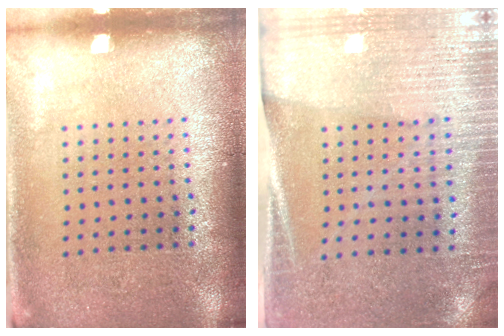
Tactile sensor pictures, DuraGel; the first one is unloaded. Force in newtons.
{"total": 3.1, "press": 2.8, "slide": 1.3}